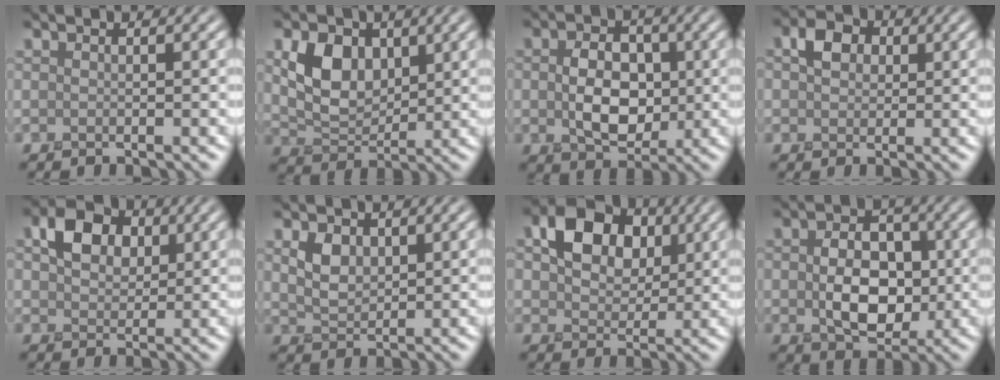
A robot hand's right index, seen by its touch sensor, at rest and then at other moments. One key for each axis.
{"total": 5.1, "fx": 1.3, "fy": 3.6, "fz": 3.4, "tx": -0.066, "ty": -0.009, "tz": 0.022}
{"total": 5.3, "fx": -0.4, "fy": 3.7, "fz": 3.7, "tx": -0.067, "ty": -0.011, "tz": -0.008}
{"total": 2.9, "fx": 0.5, "fy": 2.4, "fz": 1.5, "tx": -0.029, "ty": 0.003, "tz": -0.003}
{"total": 4.2, "fx": 1.1, "fy": 3.3, "fz": 2.4, "tx": -0.053, "ty": 0.003, "tz": 0.012}
{"total": 2.3, "fx": 0.7, "fy": 1.7, "fz": 1.4, "tx": -0.030, "ty": -0.007, "tz": 0.014}
{"total": 7.6, "fx": 2.0, "fy": 5.7, "fz": 4.7, "tx": -0.095, "ty": -0.005, "tz": 0.022}
{"total": 6.1, "fx": -0.7, "fy": 4.2, "fz": 4.4, "tx": -0.077, "ty": -0.013, "tz": -0.011}